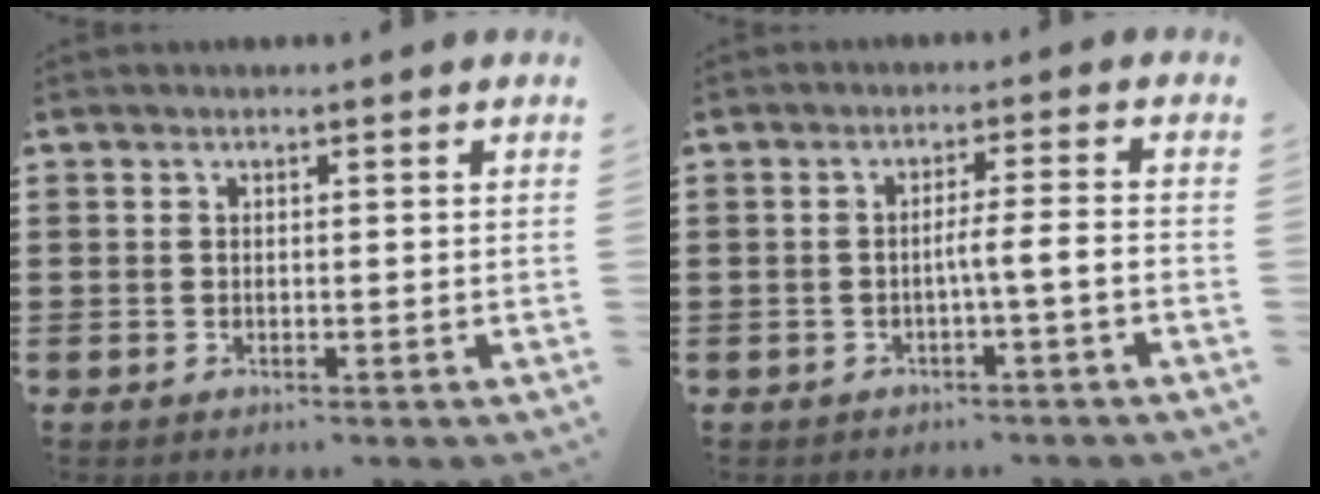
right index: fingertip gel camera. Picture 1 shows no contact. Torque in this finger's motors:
{"motor_torque": [0.90, -0.37, 0.13, 0.09]}